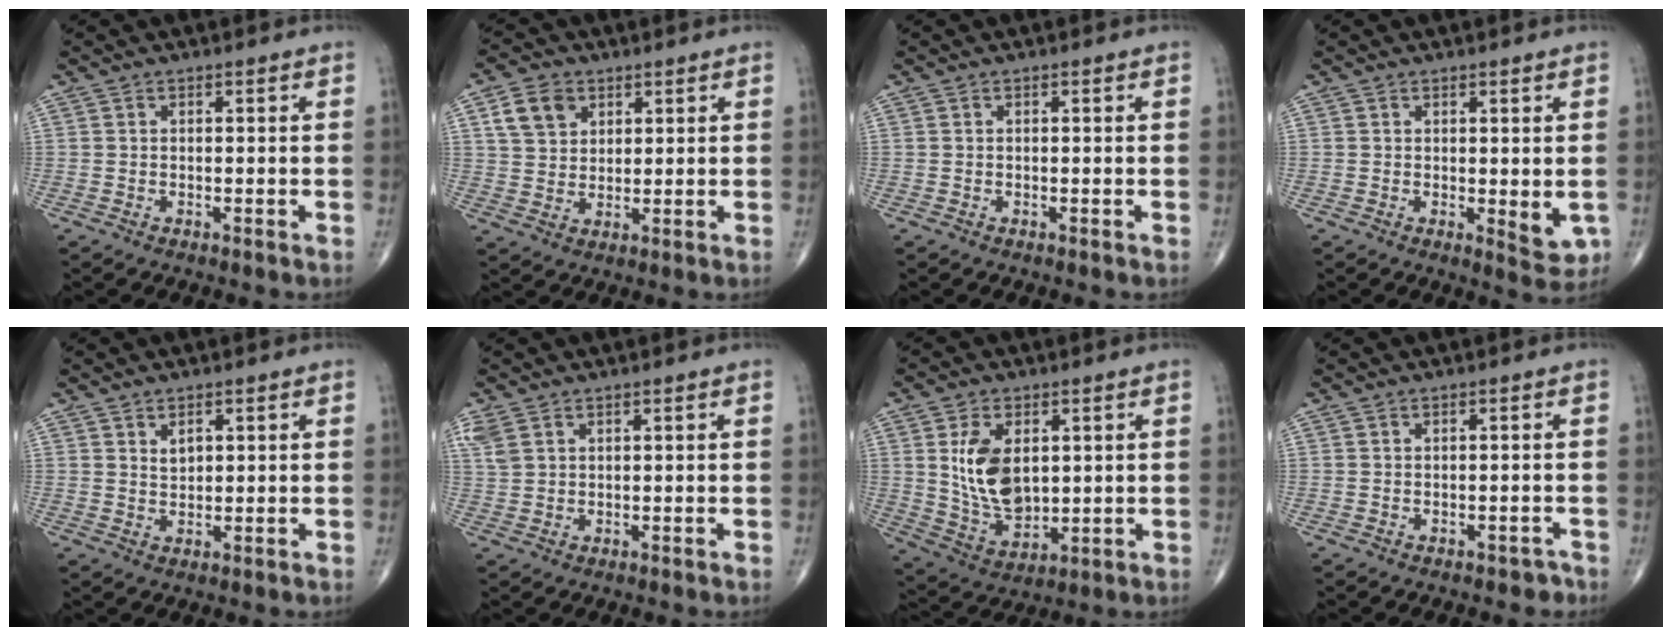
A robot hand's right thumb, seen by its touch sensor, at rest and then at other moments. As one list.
[{"total": 7.0, "force": [3.2, 5.2, 3.5], "torque": [-0.044, -0.008, 0.060]}, {"total": 0.0}, {"total": 4.3, "force": [-0.3, 1.8, 3.8], "torque": [-0.041, -0.012, 0.000]}, {"total": 2.3, "force": [1.1, 1.4, 1.5], "torque": [-0.017, -0.009, 0.021]}, {"total": 3.3, "force": [1.9, 1.9, 1.9], "torque": [-0.052, 0.008, 0.051]}, {"total": 11.8, "force": [2.3, 7.2, 9.0], "torque": [-0.149, -0.019, 0.058]}, {"total": 1.6, "force": [-1.1, 1.1, 0.3], "torque": [0.004, 0.013, -0.014]}]